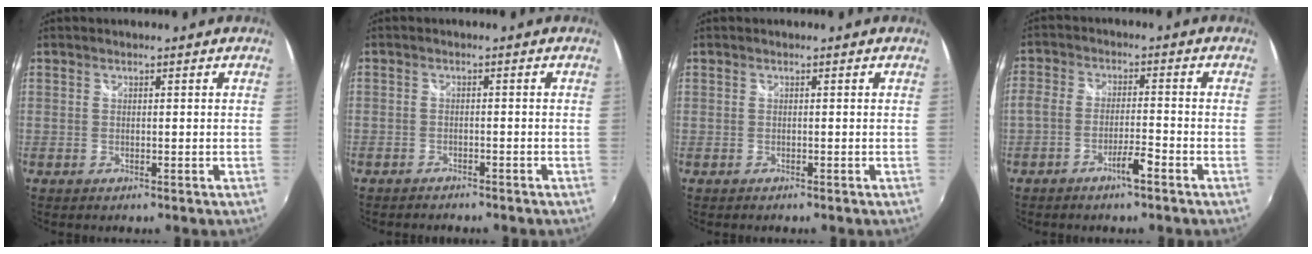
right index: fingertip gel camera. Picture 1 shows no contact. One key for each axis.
{"total": 2.9, "fx": -2.7, "fy": 0.8, "fz": 0.7, "tx": -0.026, "ty": -0.003, "tz": -0.042}
{"total": 0.5, "fx": -0.4, "fy": 0.4, "fz": -0.1, "tx": -0.001, "ty": 0.000, "tz": -0.007}
{"total": 4.9, "fx": -3.3, "fy": 0.8, "fz": 3.5, "tx": -0.078, "ty": 0.003, "tz": -0.064}